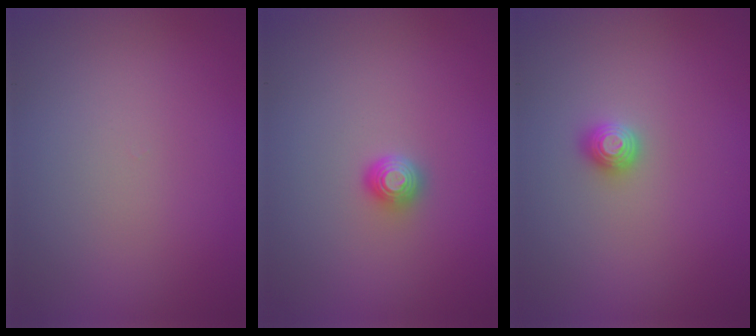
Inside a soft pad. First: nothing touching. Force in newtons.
{"total": 1.4, "press": 1.2, "slide": 0.7}
{"total": 1.2, "press": 1.1, "slide": 0.3}